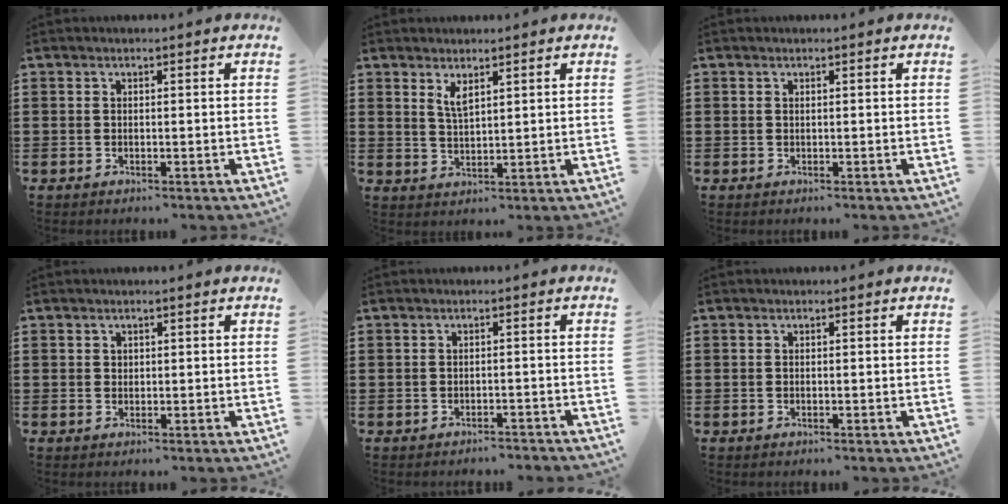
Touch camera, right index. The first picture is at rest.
{"total": 2.6, "force": [1.8, 0.8, 1.8], "torque": [-0.038, 0.003, 0.031]}
{"total": 0.0}
{"total": 0.7, "force": [0.4, 0.6, 0.1], "torque": [-0.004, 0.002, 0.008]}
{"total": 1.6, "force": [-1.6, 0.1, 0.1], "torque": [-0.007, 0.000, -0.033]}
{"total": 0.0}